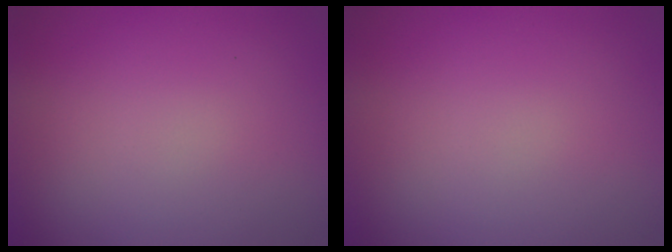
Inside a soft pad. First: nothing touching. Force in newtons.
{"total": 0.0}